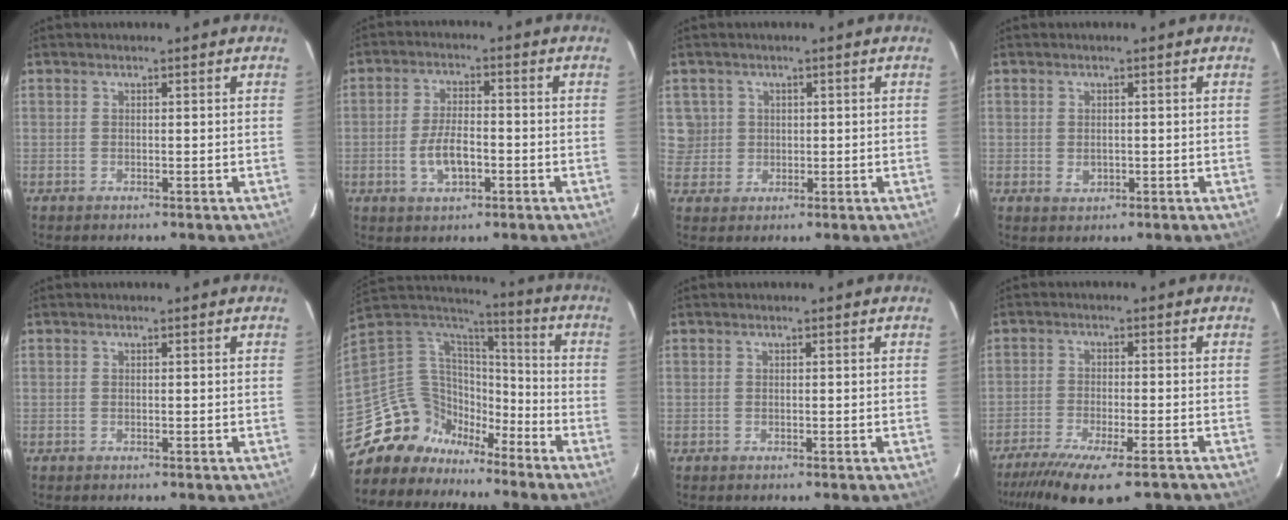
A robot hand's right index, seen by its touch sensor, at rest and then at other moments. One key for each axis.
{"total": 6.2, "fx": -2.1, "fy": 2.9, "fz": 5.1, "tx": -0.106, "ty": 0.002, "tz": -0.035}
{"total": 4.5, "fx": 0.8, "fy": 4.4, "fz": 0.4, "tx": 0.011, "ty": 0.017, "tz": 0.019}
{"total": 1.9, "fx": -0.3, "fy": 1.5, "fz": 1.1, "tx": -0.018, "ty": 0.000, "tz": -0.002}
{"total": 0.0}
{"total": 15.1, "fx": -11.7, "fy": 9.1, "fz": 2.8, "tx": -0.086, "ty": 0.037, "tz": -0.211}
{"total": 0.0}
{"total": 13.9, "fx": -11.3, "fy": 2.5, "fz": 7.6, "tx": -0.160, "ty": -0.042, "tz": -0.180}